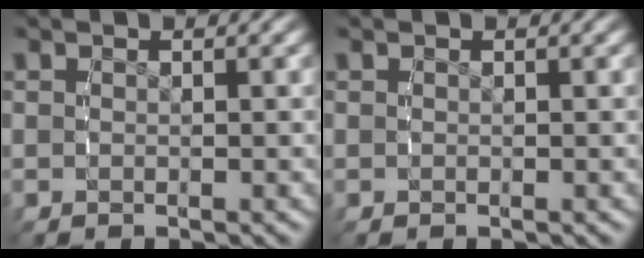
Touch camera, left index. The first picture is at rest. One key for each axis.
{"total": 0.0}